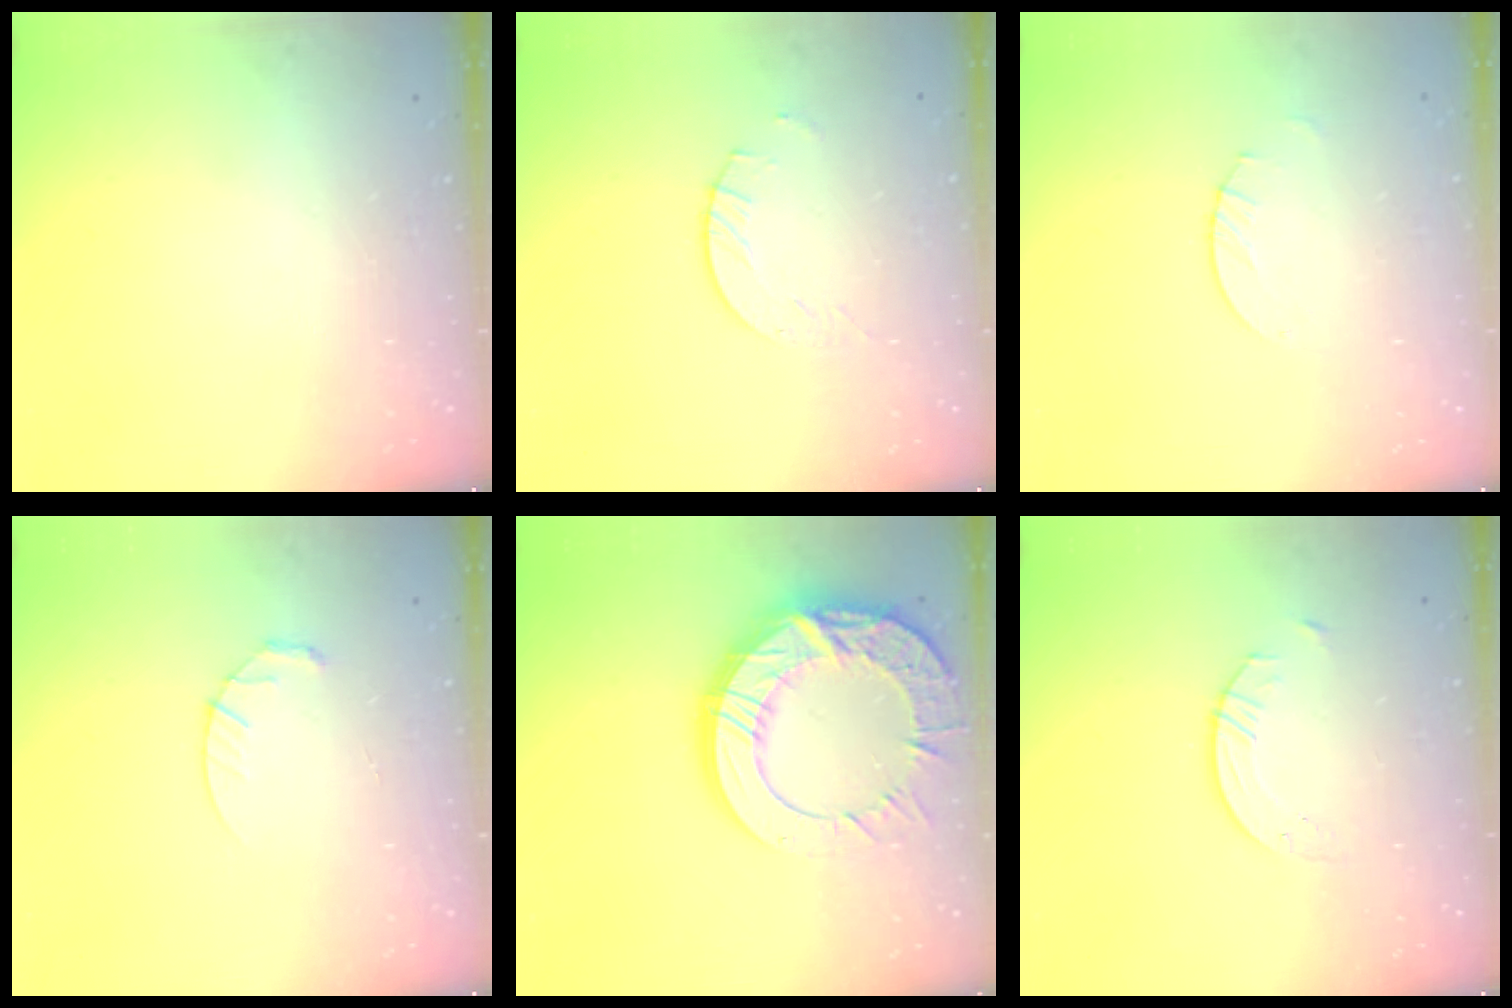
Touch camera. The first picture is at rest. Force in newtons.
{"total": 4.1, "press": 4.1, "slide": 0.2}
{"total": 2.0, "press": 2.0, "slide": 0.2}
{"total": 3.9, "press": 3.9, "slide": 0.5}
{"total": 22.7, "press": 22.7, "slide": 1.8}
{"total": 3.5, "press": 3.5, "slide": 0.4}